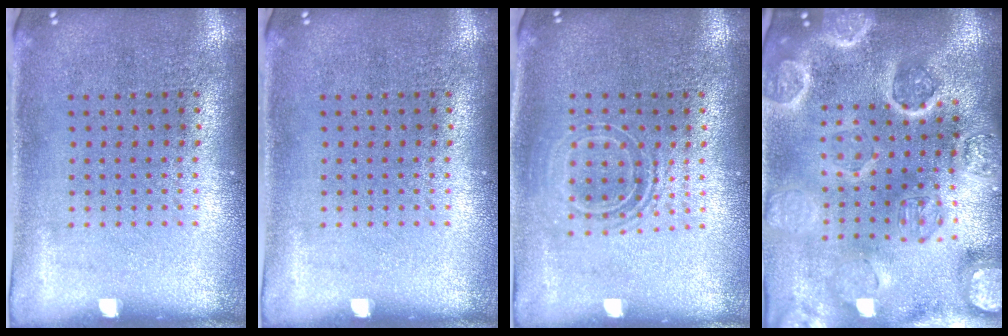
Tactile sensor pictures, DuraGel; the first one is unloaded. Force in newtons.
{"total": 0.0}
{"total": 1.6, "press": 1.2, "slide": 1.0}
{"total": 4.8, "press": 4.2, "slide": 2.3}